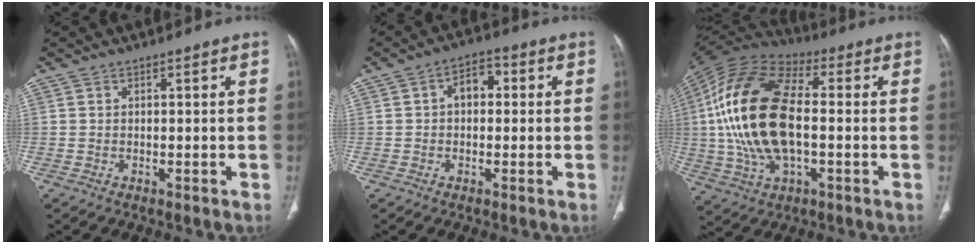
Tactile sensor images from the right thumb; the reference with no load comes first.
{"total": 5.0, "force": [0.5, 3.4, 3.6], "torque": [-0.041, 0.019, -0.002]}
{"total": 23.1, "force": [-0.1, 11.8, 19.9], "torque": [-0.410, 0.014, -0.005]}